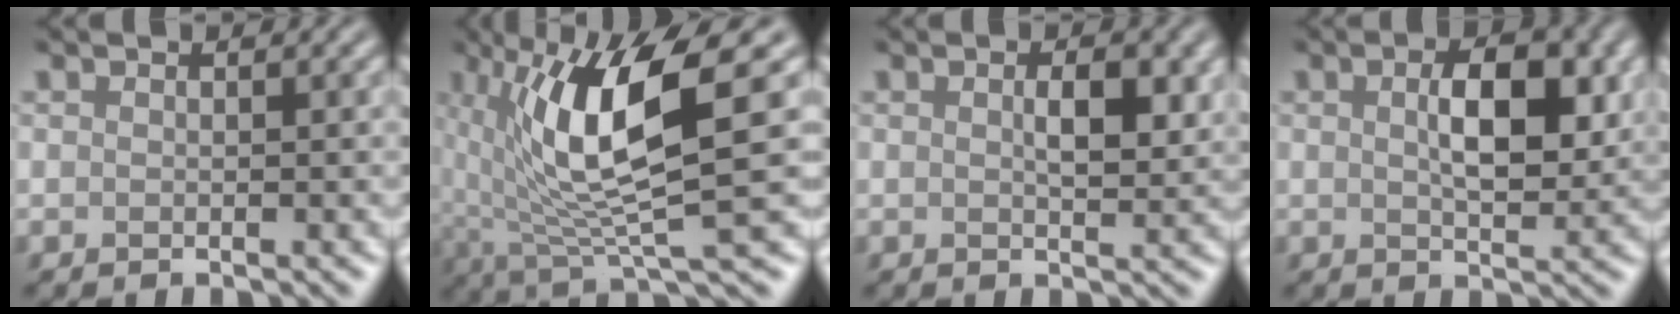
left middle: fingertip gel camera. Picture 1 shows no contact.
{"total": 10.3, "force": [2.0, 2.5, 9.8], "torque": [-0.163, -0.004, 0.040]}
{"total": 3.0, "force": [0.7, 1.2, 2.7], "torque": [-0.045, -0.002, 0.013]}
{"total": 5.2, "force": [1.1, 2.3, 4.5], "torque": [-0.078, 0.002, 0.018]}